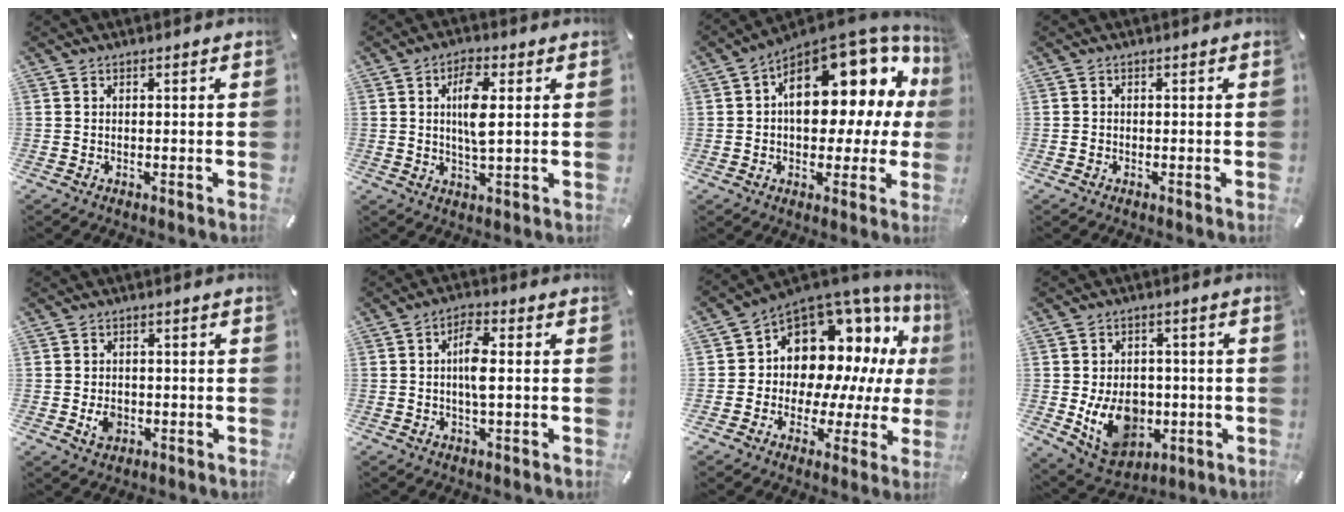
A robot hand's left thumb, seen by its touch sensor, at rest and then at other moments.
{"total": 7.5, "force": [1.7, 2.5, 6.9], "torque": [-0.146, -0.003, 0.022]}
{"total": 19.2, "force": [5.7, 11.2, 14.5], "torque": [-0.180, -0.050, 0.096]}
{"total": 0.7, "force": [-0.3, 0.6, 0.3], "torque": [-0.004, 0.003, -0.007]}
{"total": 3.8, "force": [-1.0, 3.1, 2.1], "torque": [-0.035, 0.000, -0.019]}
{"total": 6.3, "force": [0.3, 2.1, 5.9], "torque": [-0.110, 0.003, -0.001]}
{"total": 13.3, "force": [5.5, 10.4, 6.3], "torque": [-0.101, -0.070, 0.103]}
{"total": 13.4, "force": [-2.5, 10.4, 8.0], "torque": [-0.140, 0.004, -0.037]}